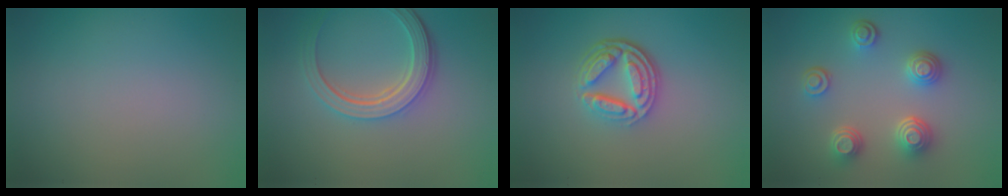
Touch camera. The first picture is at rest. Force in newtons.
{"total": 4.6, "press": 3.5, "slide": 3.0}
{"total": 4.8, "press": 3.5, "slide": 3.3}
{"total": 4.1, "press": 3.4, "slide": 2.3}